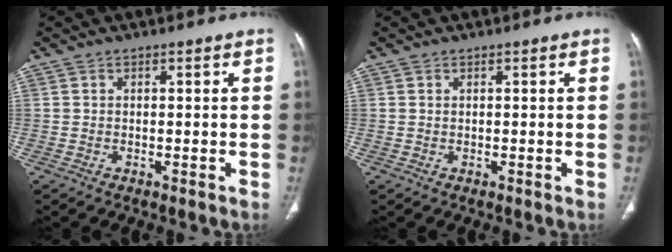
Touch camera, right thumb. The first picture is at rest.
{"total": 0.0}